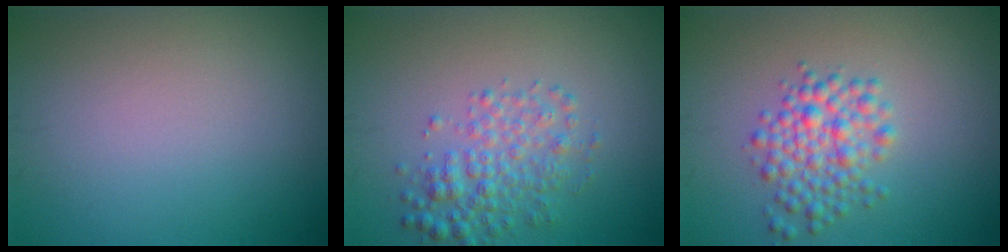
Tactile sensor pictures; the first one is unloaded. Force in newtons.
{"total": 3.3, "press": 3.3, "slide": 0.1}
{"total": 3.6, "press": 3.6, "slide": 0.0}